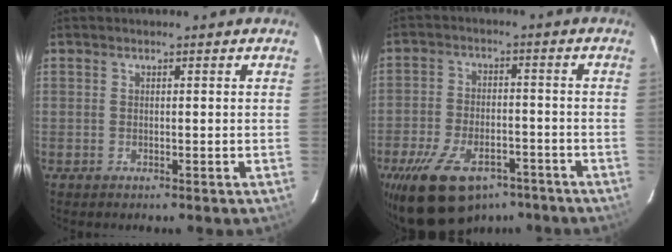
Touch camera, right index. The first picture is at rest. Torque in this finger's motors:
{"motor_torque": [1.44, -0.70, 0.89, 0.21]}